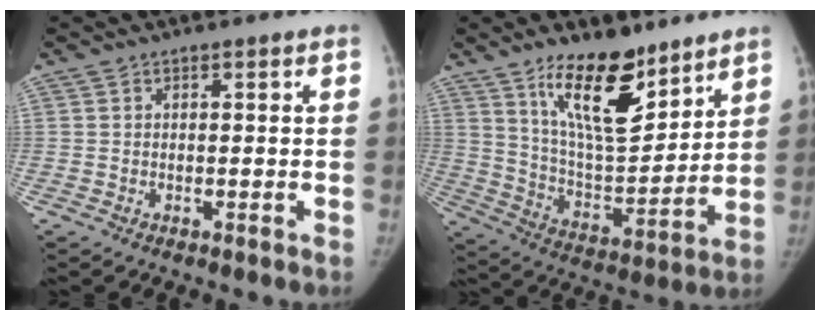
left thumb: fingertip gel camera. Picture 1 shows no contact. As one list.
[{"total": 17.1, "force": [11.4, 6.5, 10.9], "torque": [-0.139, -0.084, 0.209]}]